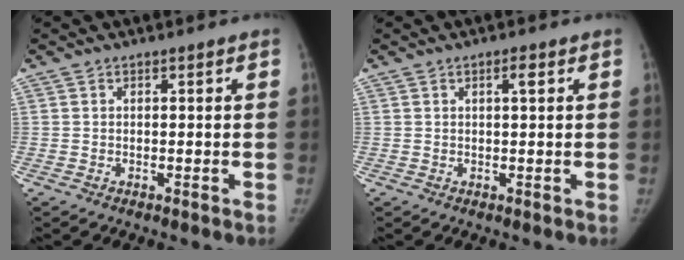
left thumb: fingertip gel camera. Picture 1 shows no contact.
{"total": 1.6, "force": [0.6, 0.2, 1.5], "torque": [-0.023, 0.001, 0.010]}